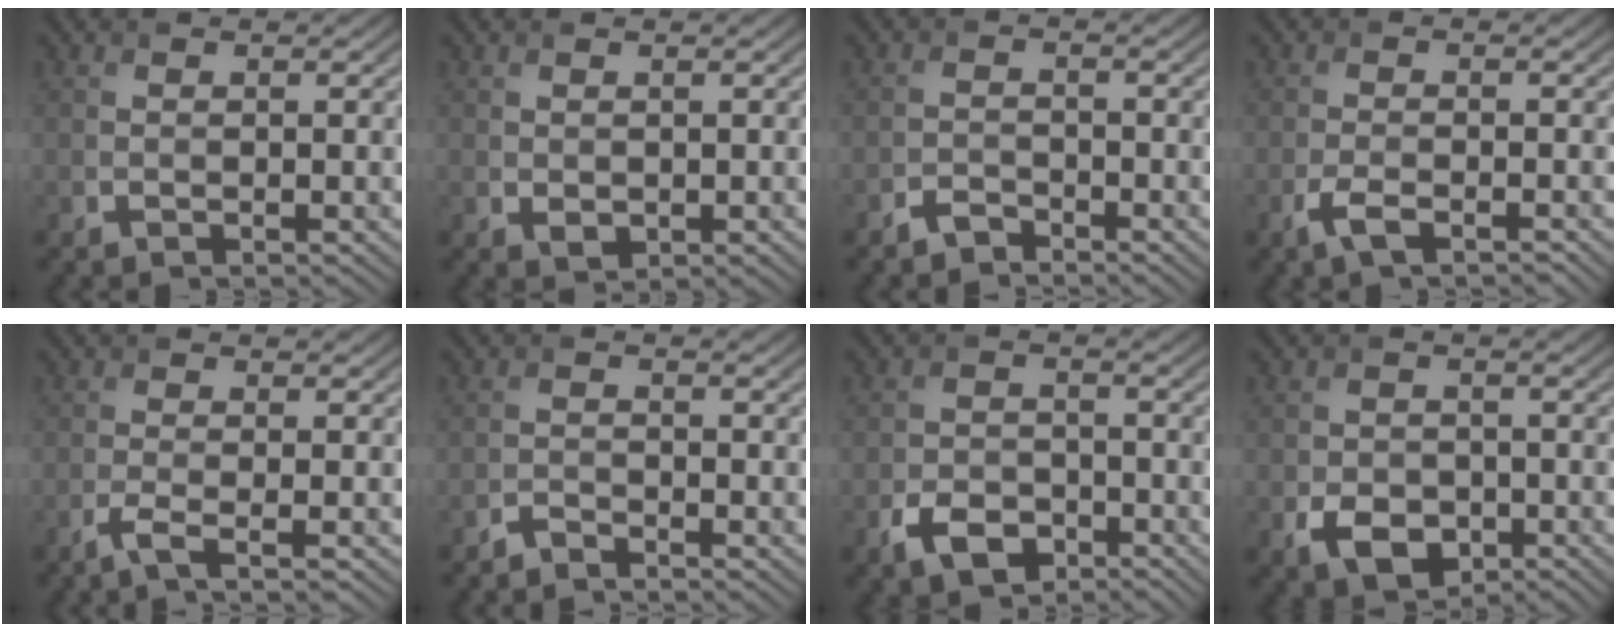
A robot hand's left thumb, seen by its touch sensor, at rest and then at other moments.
{"total": 1.1, "force": [0.1, 0.9, 0.7], "torque": [-0.015, -0.006, 0.009]}
{"total": 2.0, "force": [-1.9, 0.7, 0.5], "torque": [-0.007, 0.003, -0.042]}
{"total": 3.0, "force": [-1.9, 1.0, 2.1], "torque": [-0.050, -0.002, -0.041]}
{"total": 2.5, "force": [-1.5, 0.4, 2.0], "torque": [-0.036, 0.002, -0.044]}
{"total": 1.5, "force": [-1.5, 0.2, 0.3], "torque": [-0.006, 0.000, -0.034]}
{"total": 4.7, "force": [-2.8, 2.9, 2.4], "torque": [-0.048, -0.008, -0.059]}
{"total": 4.8, "force": [-2.2, 3.5, 2.6], "torque": [-0.051, -0.015, -0.040]}